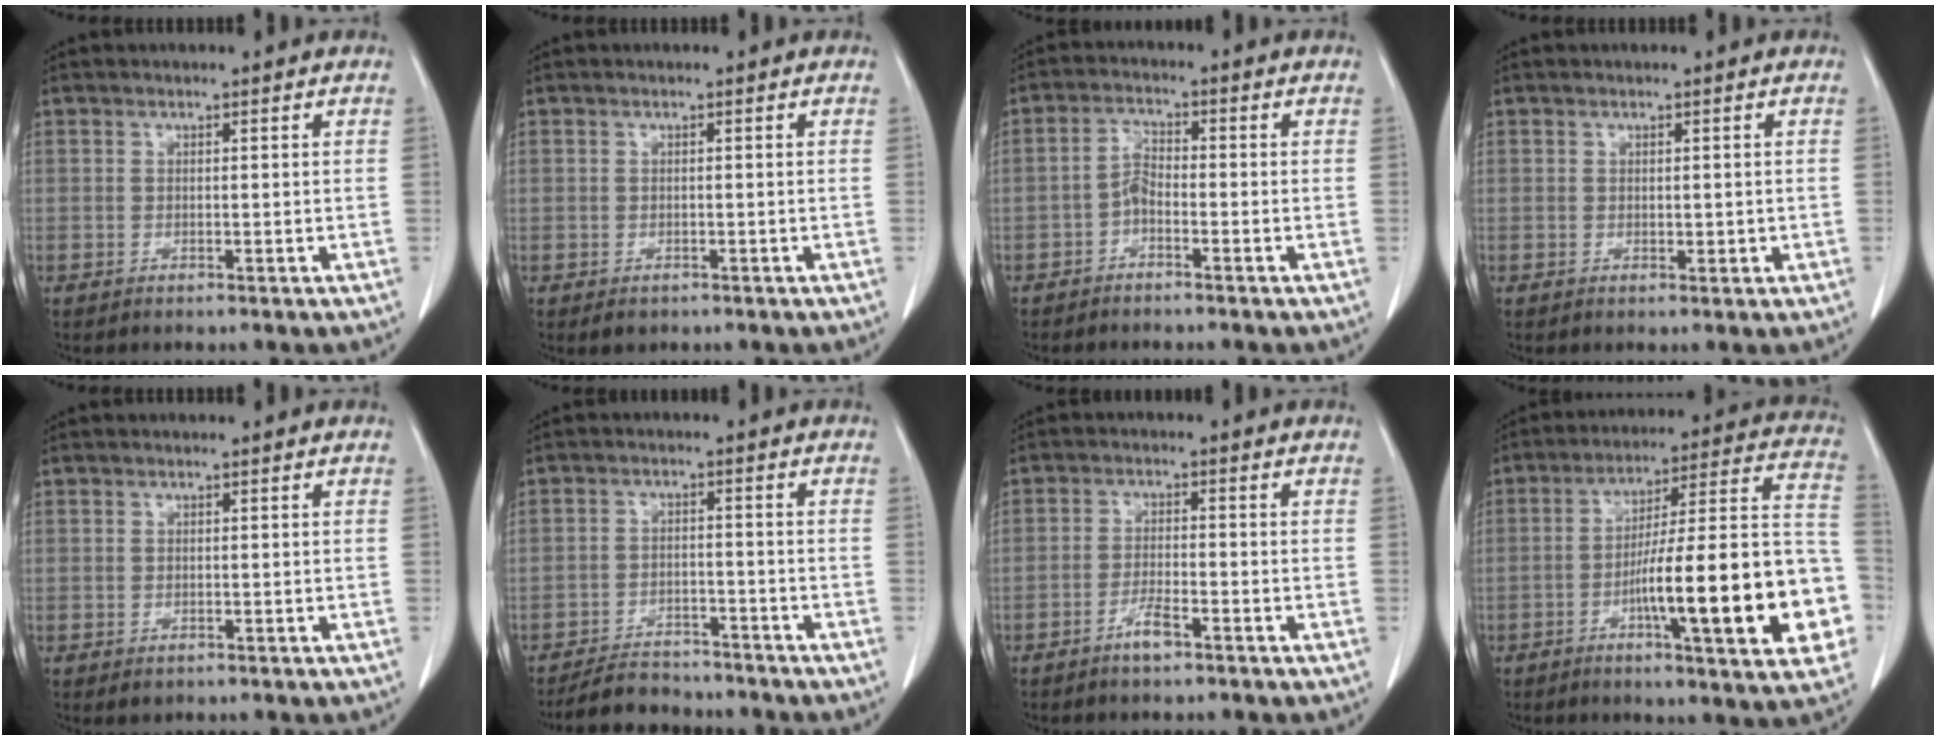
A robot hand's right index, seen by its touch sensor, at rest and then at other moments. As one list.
[{"total": 1.4, "force": [-0.8, 1.1, 0.4], "torque": [-0.007, 0.000, -0.003]}, {"total": 2.7, "force": [-1.4, 1.0, 2.1], "torque": [-0.042, 0.006, -0.032]}, {"total": 1.2, "force": [-0.1, 0.7, 0.9], "torque": [-0.012, -0.002, 0.002]}, {"total": 0.7, "force": [-0.2, 0.7, 0.2], "torque": [-0.005, 0.002, 0.002]}, {"total": 7.2, "force": [-6.6, 2.5, 1.1], "torque": [-0.013, -0.003, -0.105]}, {"total": 3.1, "force": [-2.1, 0.5, 2.3], "torque": [-0.040, 0.001, -0.037]}, {"total": 23.4, "force": [-6.6, 2.9, 22.2], "torque": [-0.250, 0.021, -0.090]}]